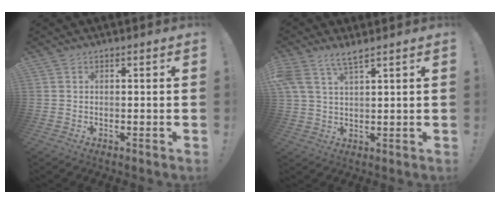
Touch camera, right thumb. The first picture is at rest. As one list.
[{"total": 5.4, "force": [4.3, 1.3, 3.1], "torque": [-0.070, -0.016, 0.082]}]